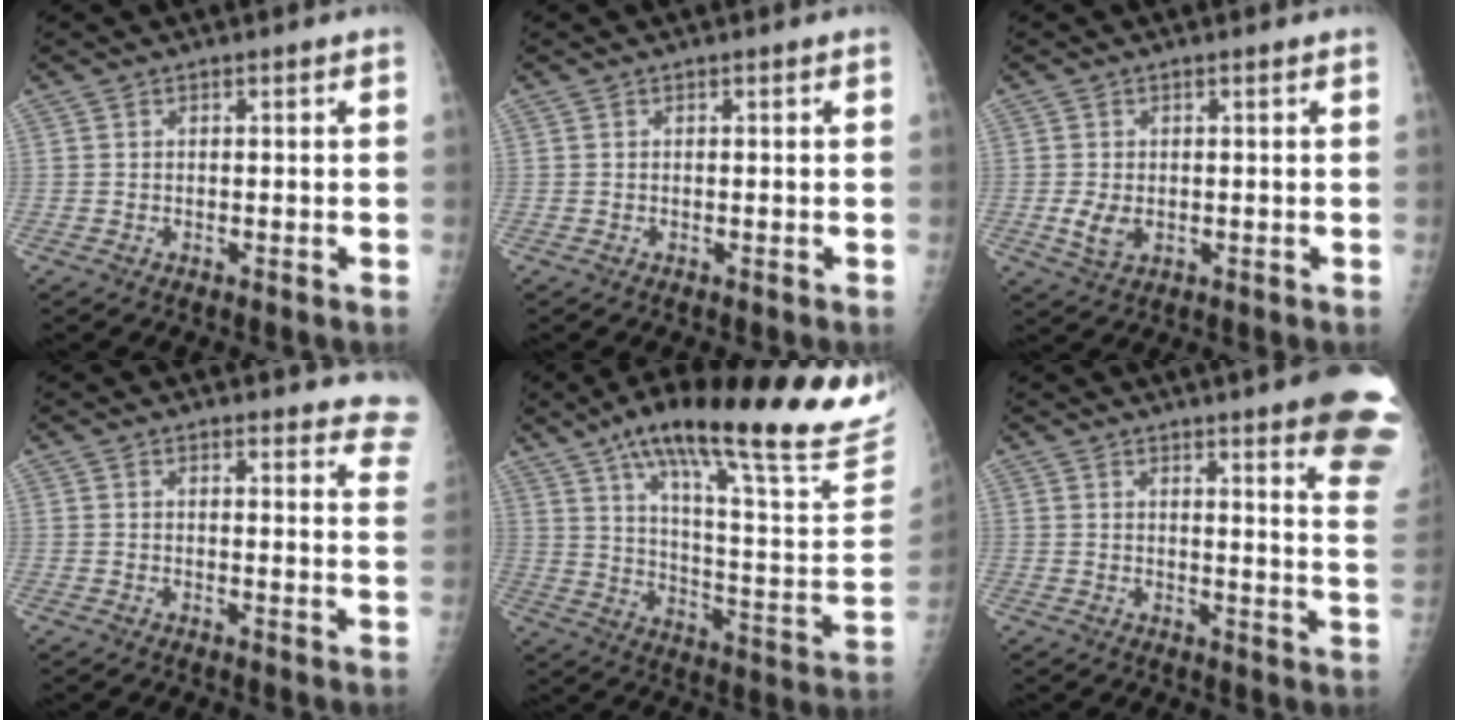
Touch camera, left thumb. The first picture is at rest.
{"total": 0.0}
{"total": 3.6, "force": [-0.3, 2.3, 2.7], "torque": [-0.054, -0.007, 0.000]}
{"total": 11.5, "force": [10.9, 2.4, 2.6], "torque": [0.018, -0.070, 0.087]}
{"total": 30.0, "force": [22.7, 3.9, 19.2], "torque": [-0.268, -0.103, 0.328]}
{"total": 16.9, "force": [12.1, 1.6, 11.6], "torque": [-0.120, -0.075, 0.128]}